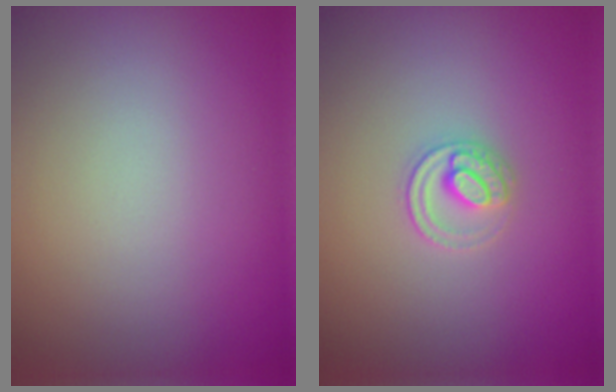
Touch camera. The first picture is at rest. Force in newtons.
{"total": 2.2, "press": 2.2, "slide": 0.2}